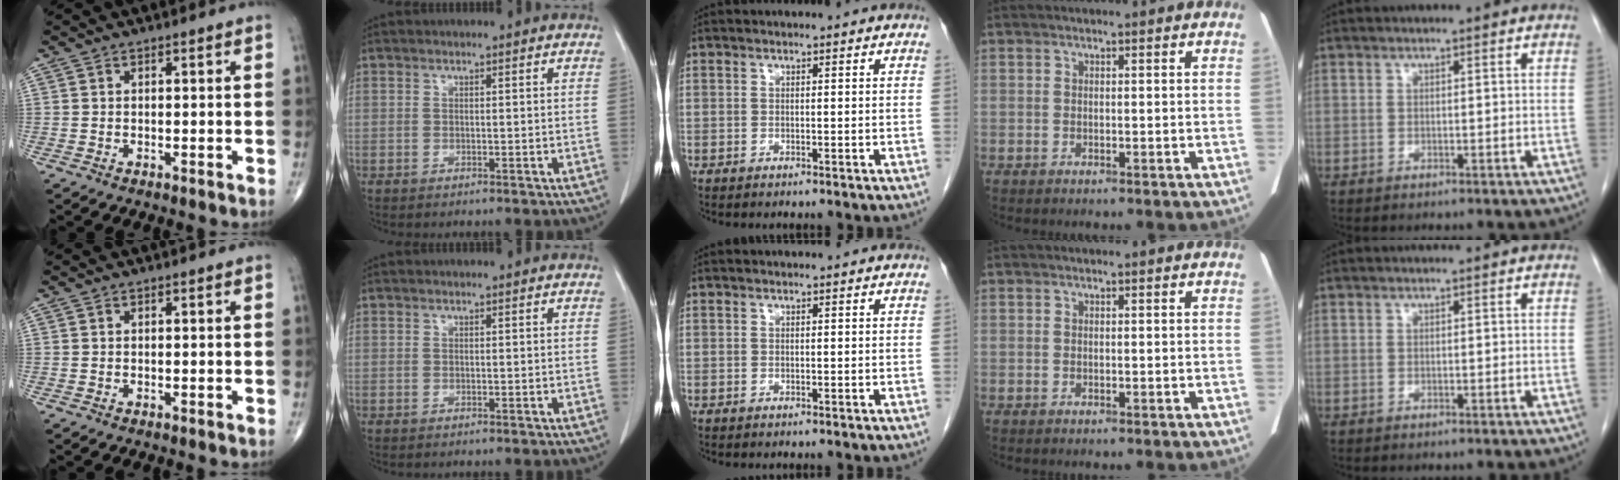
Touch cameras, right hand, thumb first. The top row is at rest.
{}